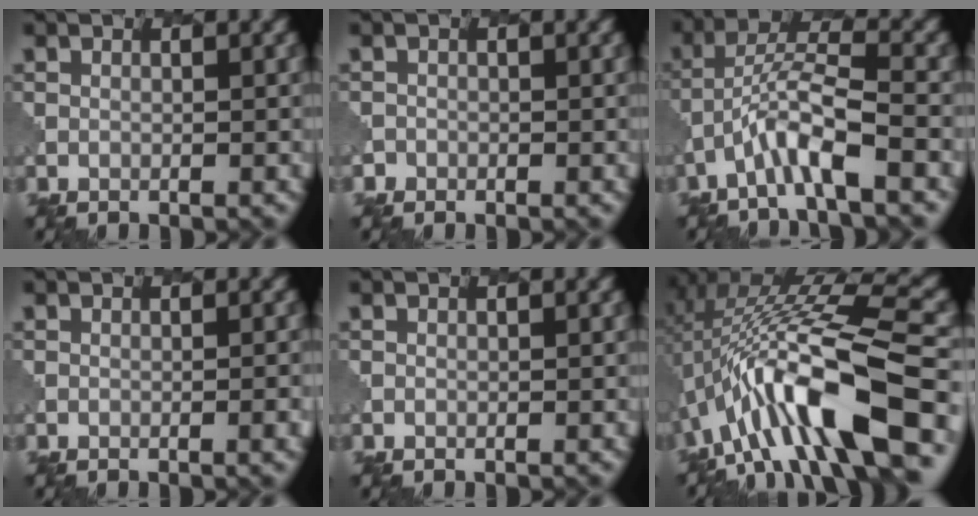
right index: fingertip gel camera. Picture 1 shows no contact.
{"total": 0.9, "force": [-0.5, 0.7, -0.3], "torque": [0.009, -0.001, -0.006]}
{"total": 4.8, "force": [-2.6, 0.8, 4.0], "torque": [-0.077, 0.011, -0.051]}
{"total": 1.9, "force": [-0.4, 0.6, 1.7], "torque": [-0.010, 0.005, -0.005]}
{"total": 0.0}
{"total": 13.8, "force": [-2.4, 4.0, 13.0], "torque": [-0.216, 0.023, -0.031]}